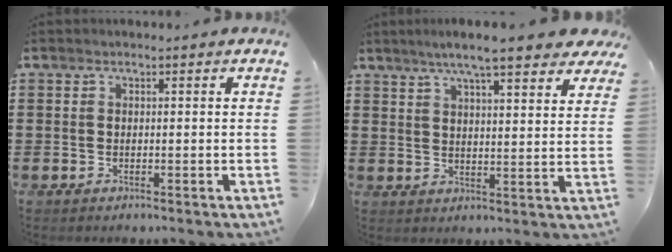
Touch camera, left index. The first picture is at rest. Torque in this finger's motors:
{"motor_torque": [1.53, -0.61, 1.05, 0.21]}